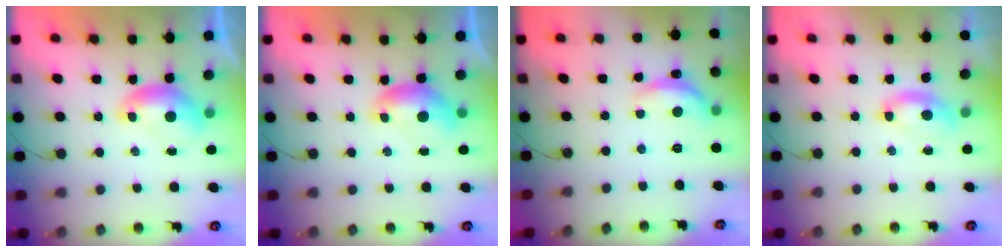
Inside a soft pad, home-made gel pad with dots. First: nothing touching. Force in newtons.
{"total": 0.5, "press": 0.2, "slide": 0.5}
{"total": 6.8, "press": 6.7, "slide": 0.7}
{"total": 1.5, "press": 1.4, "slide": 0.6}